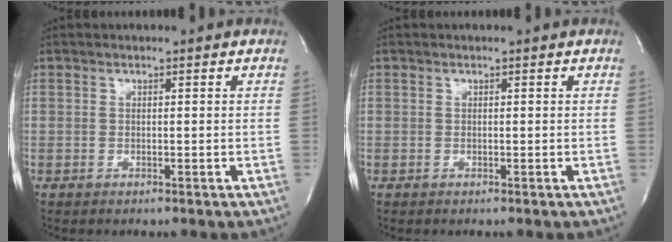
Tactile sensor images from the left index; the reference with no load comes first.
{"total": 0.0}